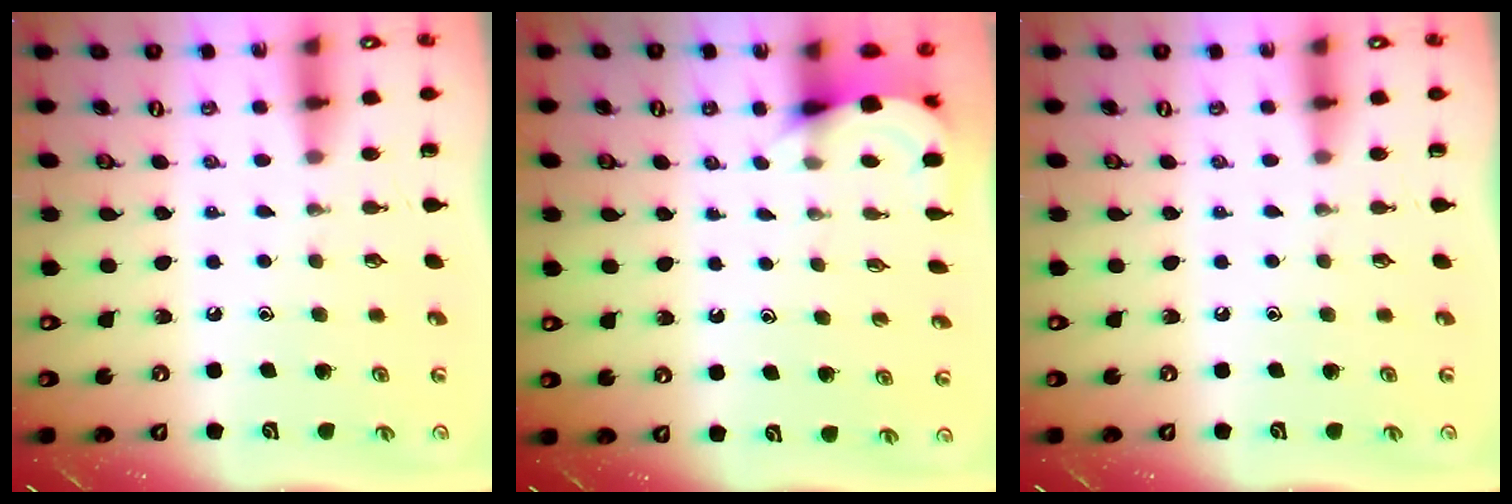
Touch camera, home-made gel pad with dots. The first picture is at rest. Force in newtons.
{"total": 5.1, "press": 5.1, "slide": 0.3}
{"total": 0.0}